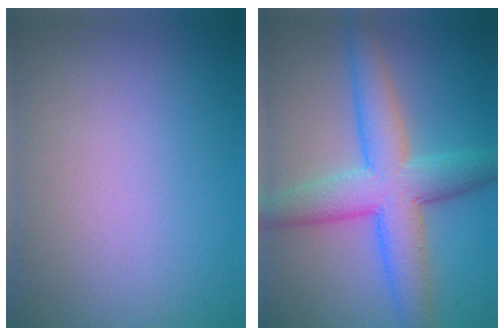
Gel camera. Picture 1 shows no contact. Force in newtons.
{"total": 7.5, "press": 7.5, "slide": 0.1}